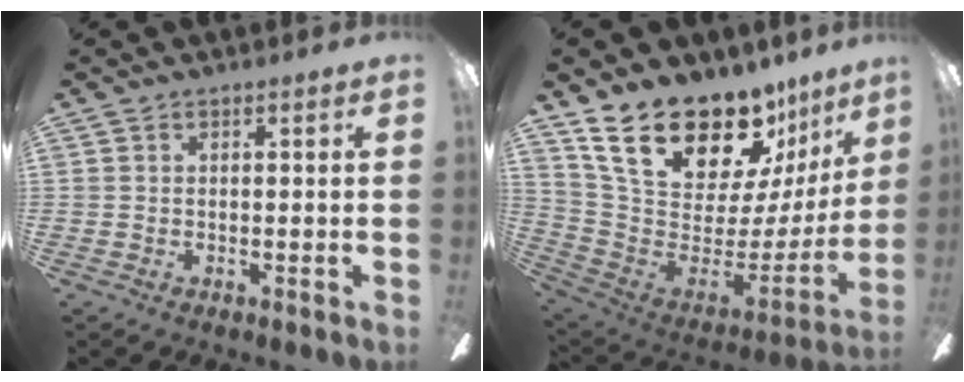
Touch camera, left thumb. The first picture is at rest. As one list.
[{"total": 23.6, "force": [18.2, 10.1, 11.2], "torque": [-0.181, -0.132, 0.336]}]